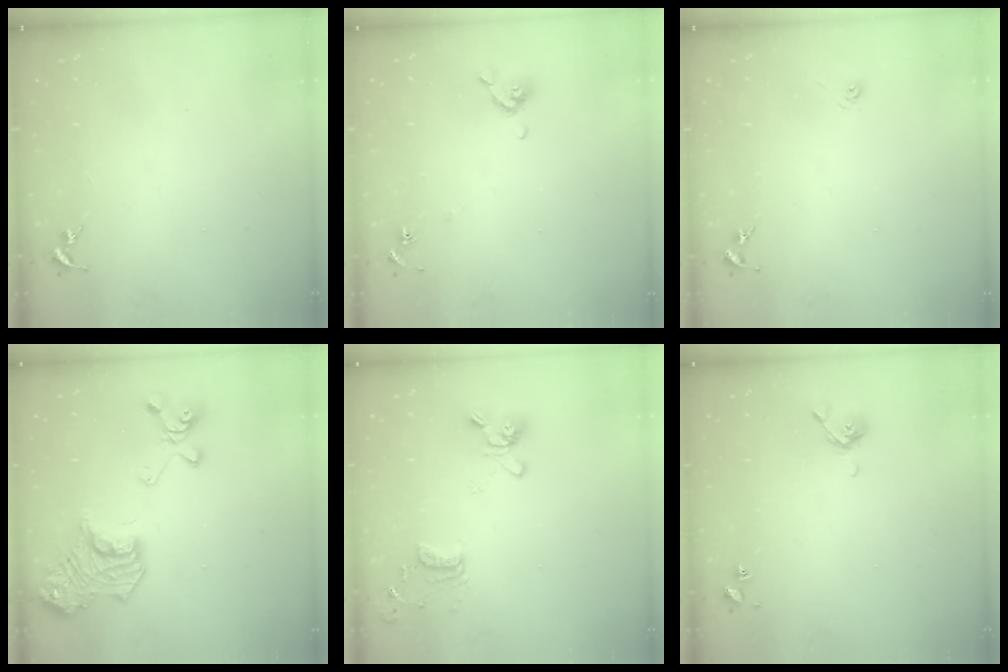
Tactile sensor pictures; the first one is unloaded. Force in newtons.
{"total": 6.6, "press": 6.4, "slide": 1.6}
{"total": 3.1, "press": 2.6, "slide": 1.8}
{"total": 23.0, "press": 22.9, "slide": 2.0}
{"total": 13.4, "press": 13.2, "slide": 2.2}
{"total": 6.1, "press": 6.0, "slide": 1.4}